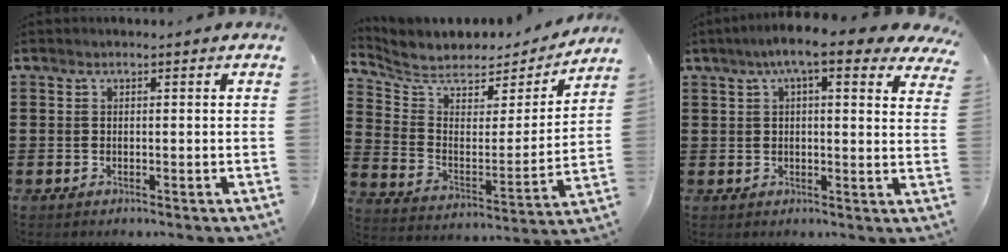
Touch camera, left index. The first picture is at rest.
{"total": 5.6, "force": [5.1, 2.1, 1.3], "torque": [-0.061, -0.043, 0.085]}
{"total": 7.8, "force": [5.4, 0.9, 5.6], "torque": [-0.105, -0.007, 0.089]}